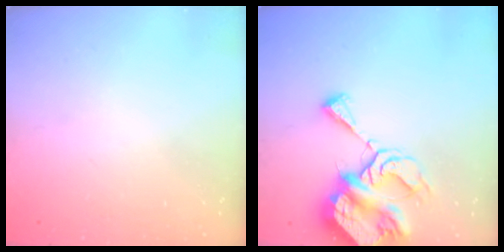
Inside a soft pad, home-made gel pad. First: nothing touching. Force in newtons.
{"total": 10.2, "press": 10.1, "slide": 1.0}